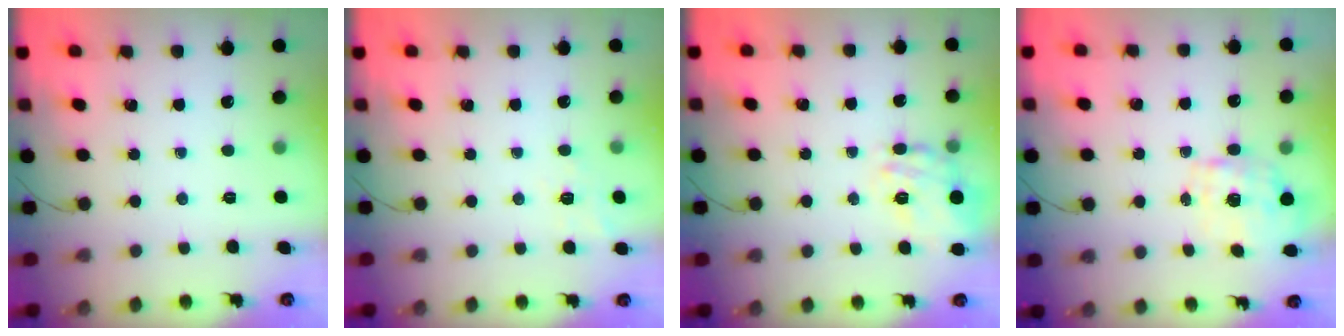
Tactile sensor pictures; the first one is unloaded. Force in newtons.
{"total": 7.7, "press": 7.4, "slide": 2.1}
{"total": 17.7, "press": 17.6, "slide": 1.7}
{"total": 1.7, "press": 1.5, "slide": 0.6}